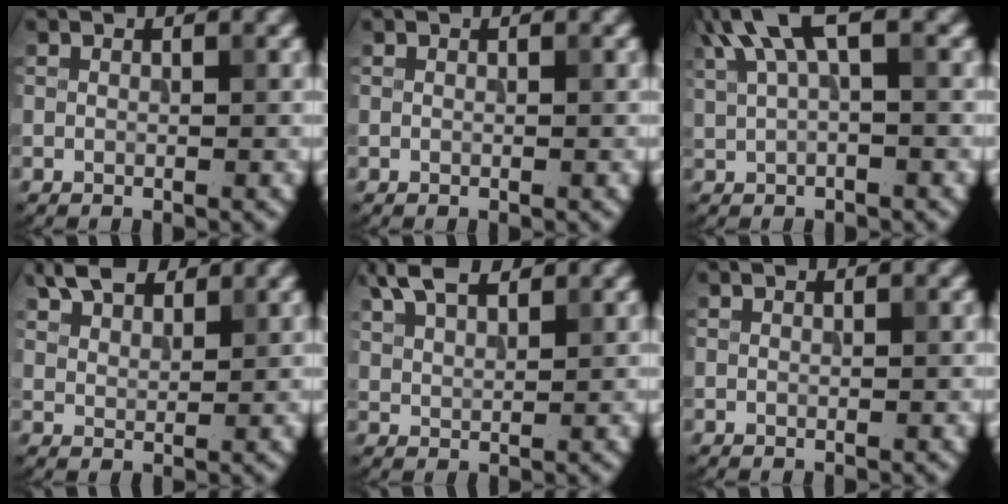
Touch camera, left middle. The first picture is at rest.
{"total": 0.0}
{"total": 5.2, "force": [2.7, 1.5, 4.2], "torque": [-0.083, 0.015, 0.049]}
{"total": 4.0, "force": [3.1, 1.8, 1.8], "torque": [-0.041, 0.012, 0.061]}
{"total": 4.6, "force": [3.3, 1.7, 2.7], "torque": [-0.060, 0.014, 0.064]}
{"total": 0.0}